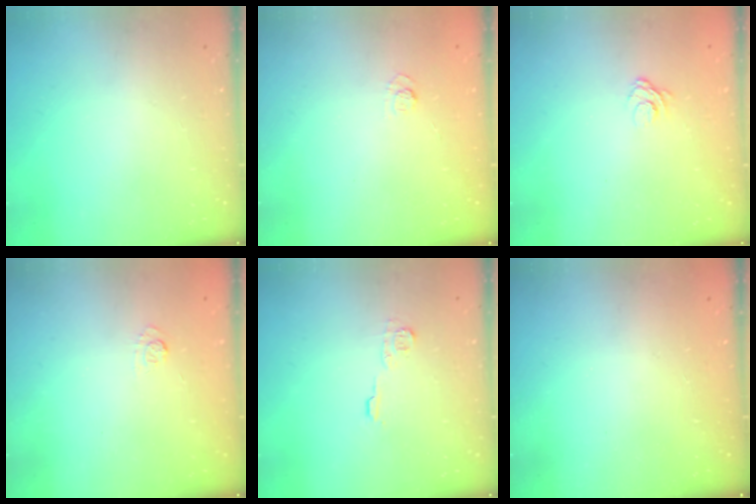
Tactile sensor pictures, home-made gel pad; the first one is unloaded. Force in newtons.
{"total": 2.4, "press": 2.0, "slide": 1.3}
{"total": 3.2, "press": 2.9, "slide": 1.3}
{"total": 2.2, "press": 1.6, "slide": 1.4}
{"total": 6.4, "press": 6.4, "slide": 0.7}
{"total": 2.3, "press": 2.2, "slide": 0.8}